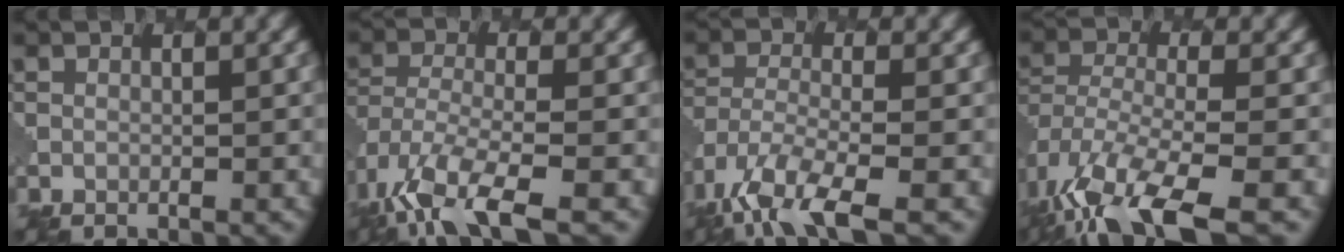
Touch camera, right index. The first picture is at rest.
{"total": 8.8, "force": [-5.4, 3.4, 6.1], "torque": [-0.130, -0.022, -0.103]}
{"total": 8.0, "force": [-5.2, 2.7, 5.4], "torque": [-0.110, -0.016, -0.104]}
{"total": 12.2, "force": [-7.4, 4.8, 8.5], "torque": [-0.197, -0.031, -0.123]}